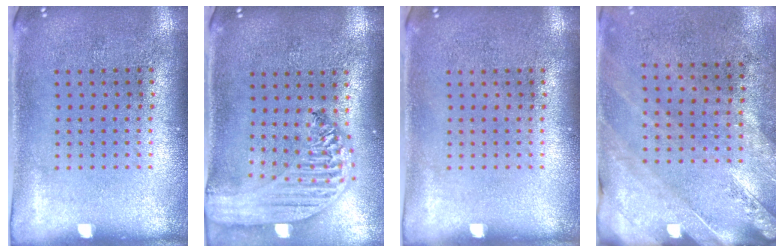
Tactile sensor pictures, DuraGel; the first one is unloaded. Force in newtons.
{"total": 2.8, "press": 2.2, "slide": 1.6}
{"total": 0.0}
{"total": 2.4, "press": 2.0, "slide": 1.3}